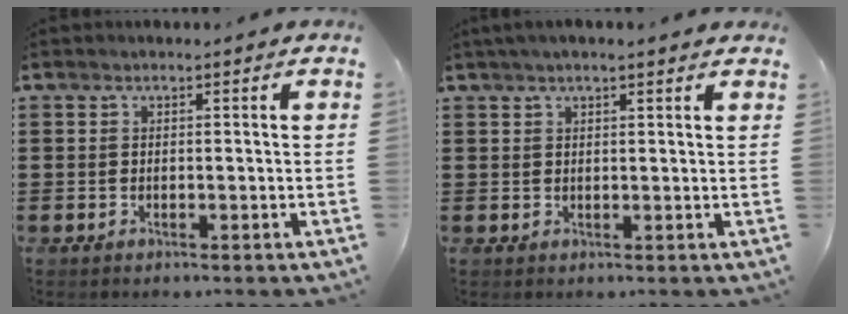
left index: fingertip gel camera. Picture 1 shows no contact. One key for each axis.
{"total": 2.1, "fx": 1.6, "fy": 0.2, "fz": 1.3, "tx": -0.027, "ty": 0.003, "tz": 0.030}